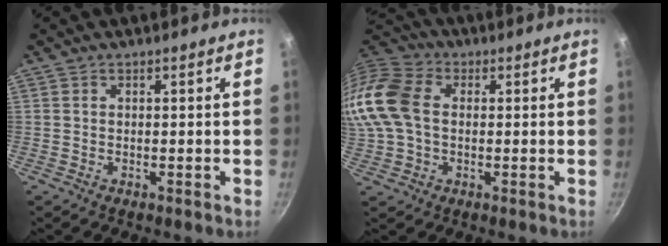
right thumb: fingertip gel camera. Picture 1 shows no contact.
{"total": 16.6, "force": [1.2, 11.8, 11.5], "torque": [-0.249, 0.031, 0.010]}